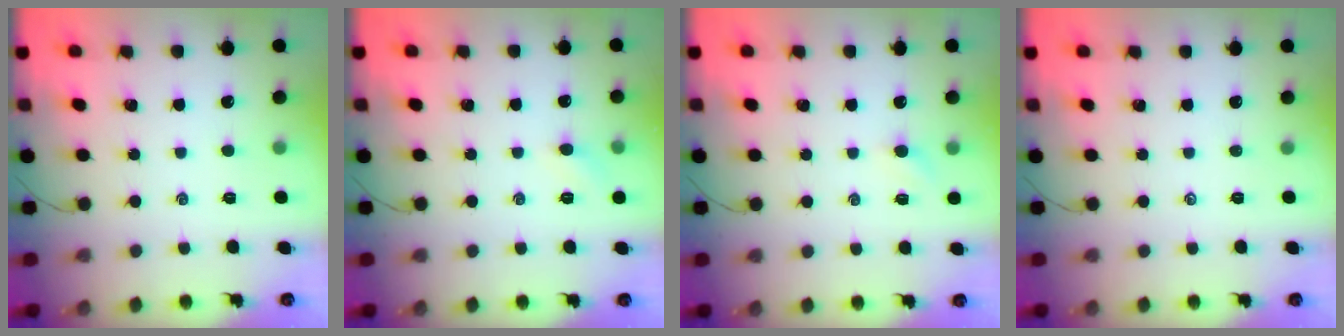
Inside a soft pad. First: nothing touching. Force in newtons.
{"total": 3.9, "press": 3.7, "slide": 1.0}
{"total": 3.1, "press": 3.0, "slide": 1.0}
{"total": 0.0}